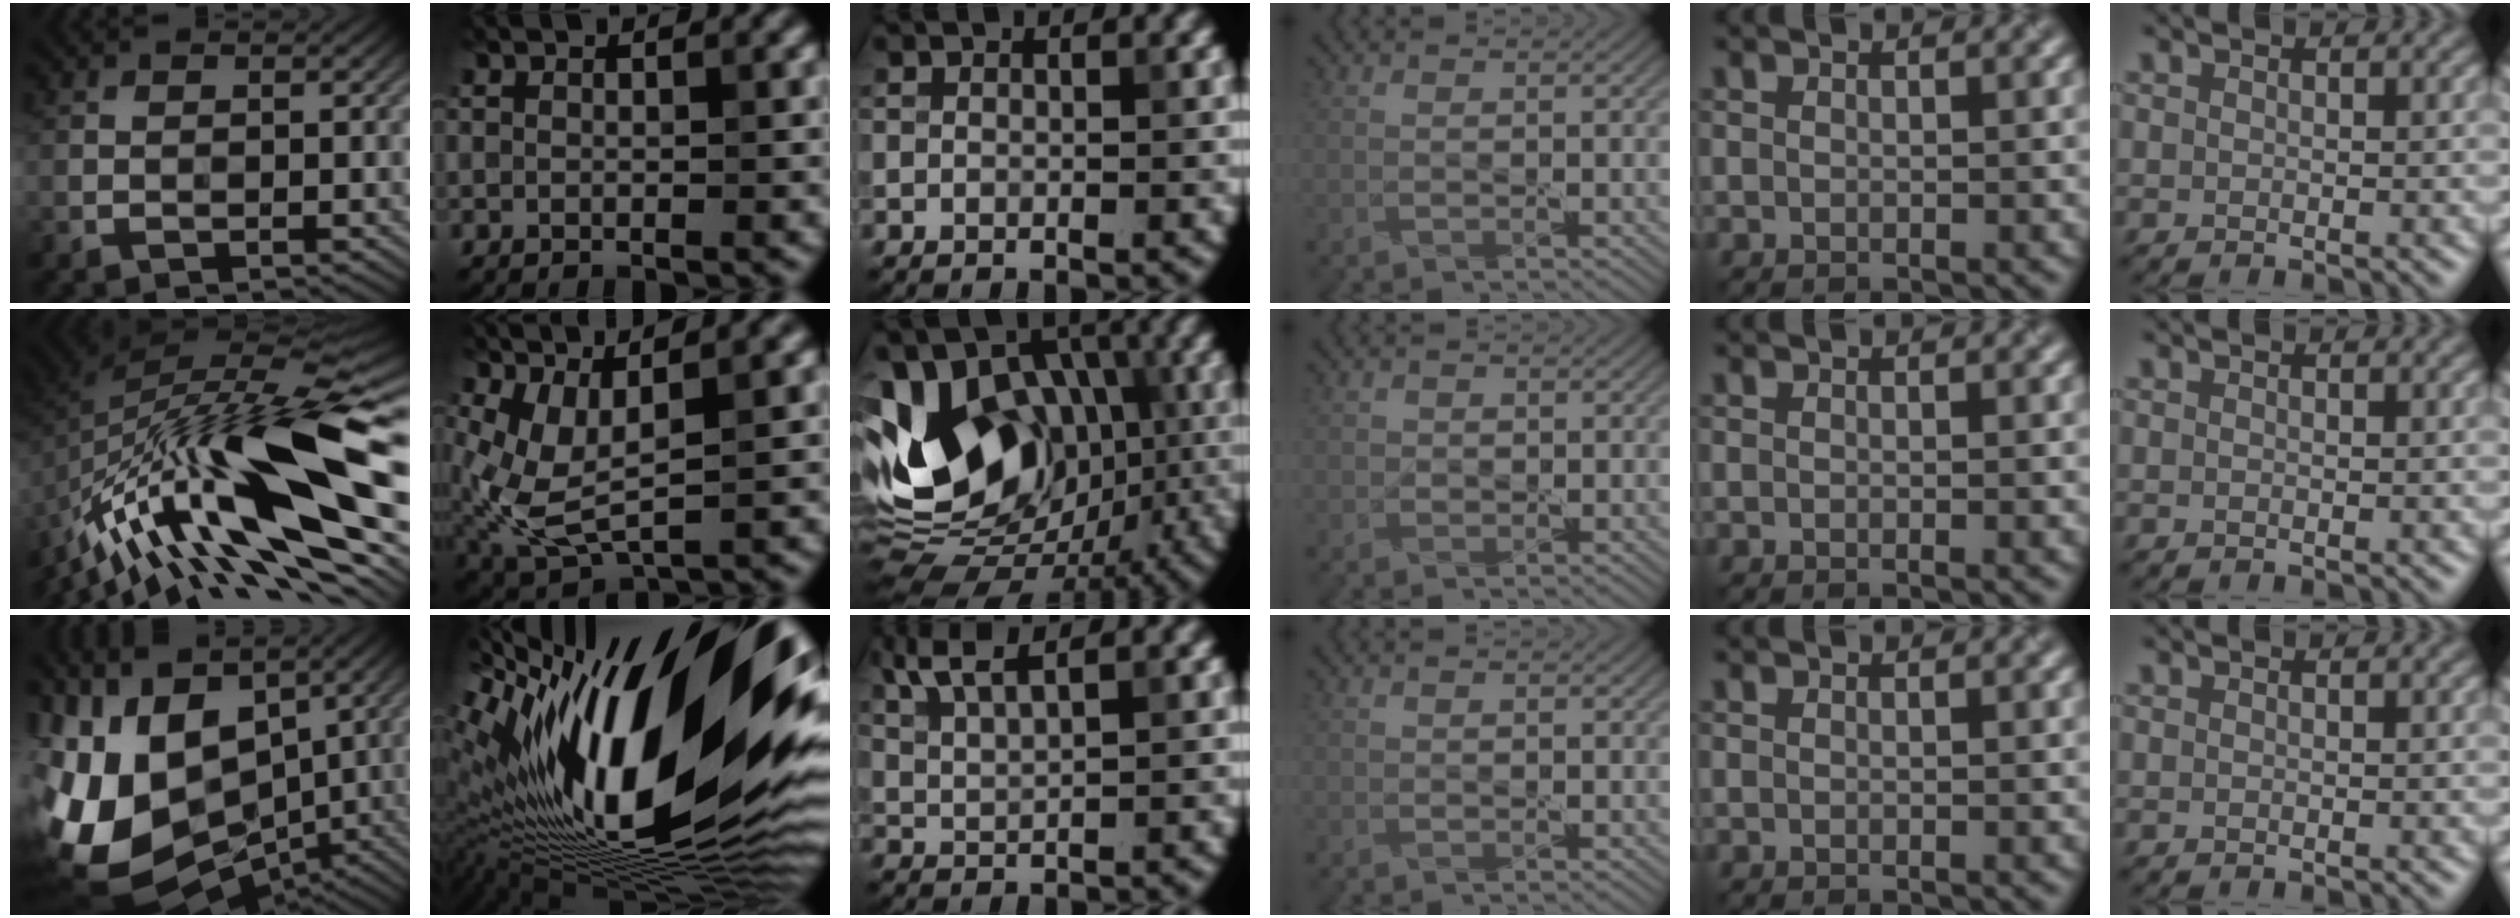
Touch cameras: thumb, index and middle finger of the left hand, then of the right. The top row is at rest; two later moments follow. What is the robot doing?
{"motion": "cut", "object": "origami paper"}